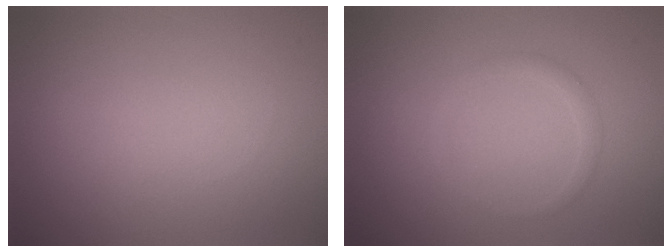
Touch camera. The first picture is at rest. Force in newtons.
{"total": 1.1, "press": 1.1, "slide": 0.1}